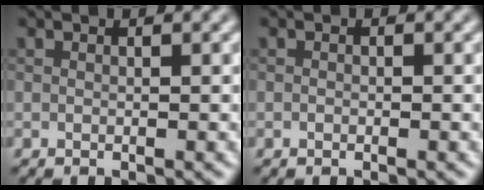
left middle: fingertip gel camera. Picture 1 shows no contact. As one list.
[{"total": 0.6, "force": [-0.6, 0.0, -0.1], "torque": [-0.002, 0.001, -0.006]}]